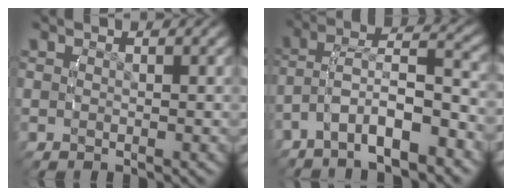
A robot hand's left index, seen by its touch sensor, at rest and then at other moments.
{"total": 5.0, "force": [-2.7, 2.1, 3.7], "torque": [-0.084, -0.011, -0.036]}